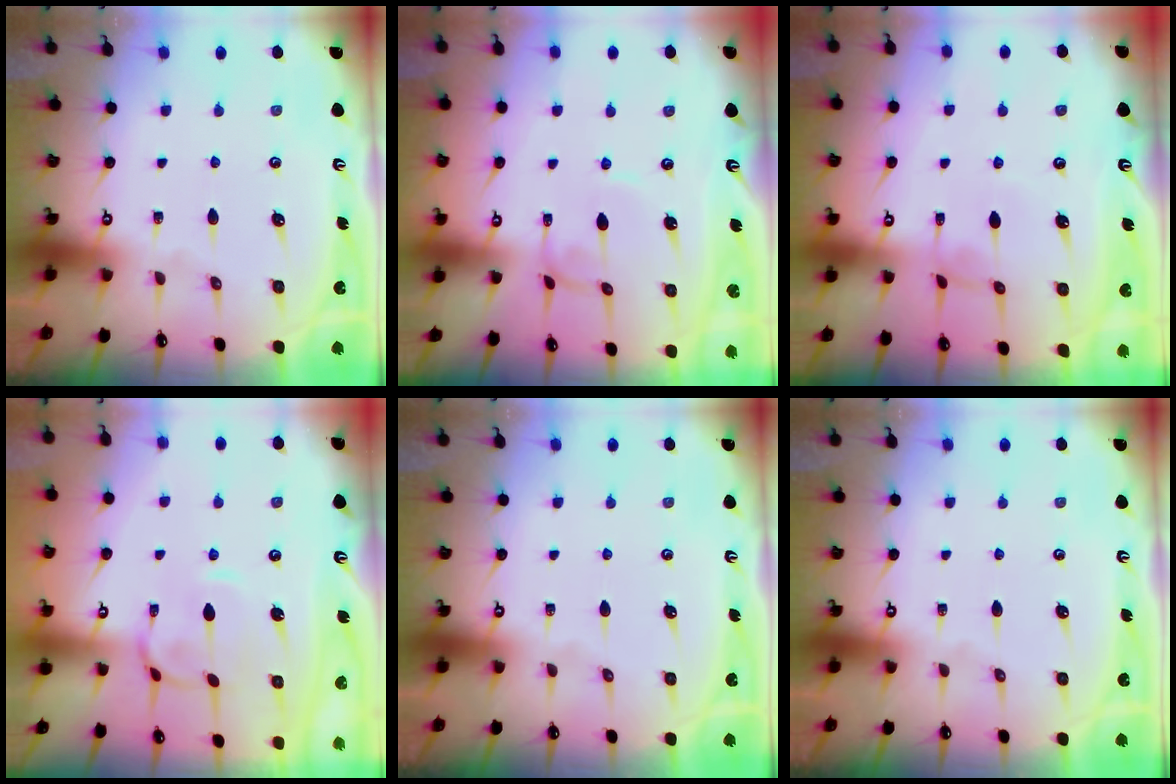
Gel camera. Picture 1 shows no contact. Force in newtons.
{"total": 0.5, "press": 0.5, "slide": 0.2}
{"total": 0.7, "press": 0.6, "slide": 0.4}
{"total": 0.8, "press": 0.4, "slide": 0.7}
{"total": 0.0}
{"total": 0.0}